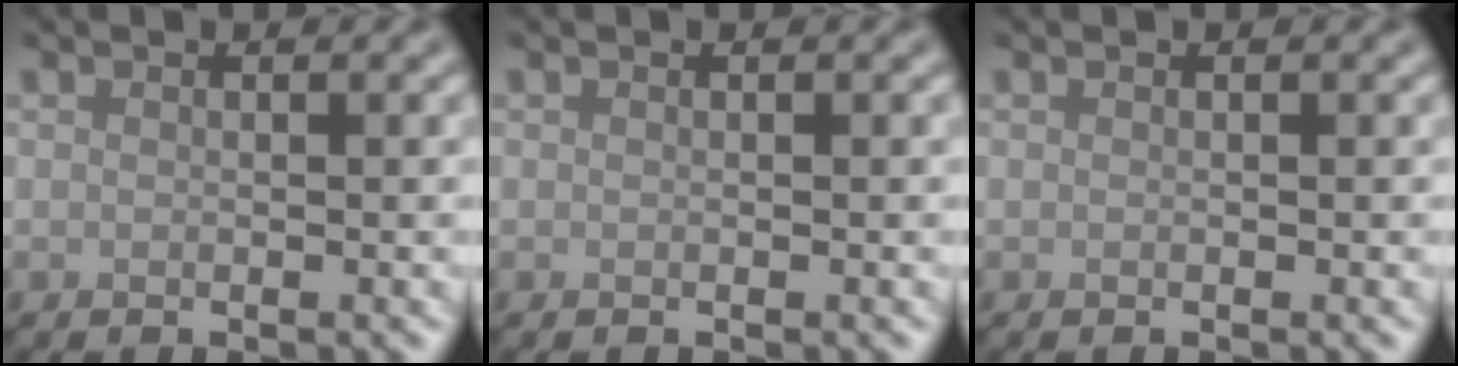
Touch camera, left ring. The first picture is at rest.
{"total": 0.0}
{"total": 0.0}